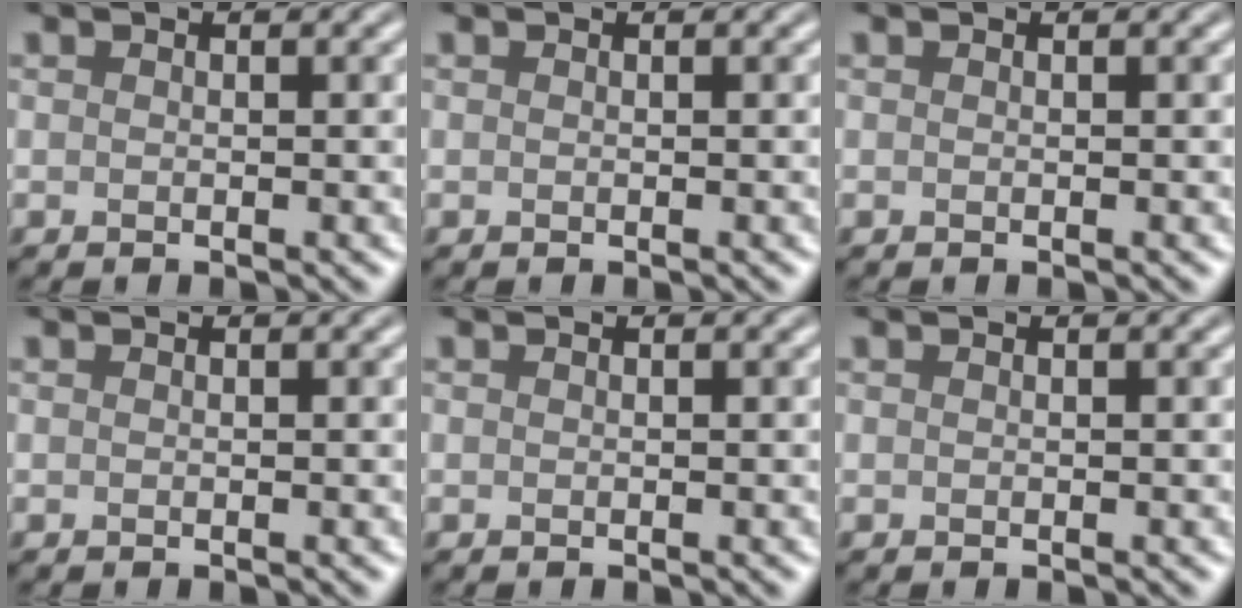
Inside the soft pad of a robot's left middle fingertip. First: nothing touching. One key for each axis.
{"total": 0.0}
{"total": 0.0}
{"total": 0.0}
{"total": 0.0}
{"total": 0.0}